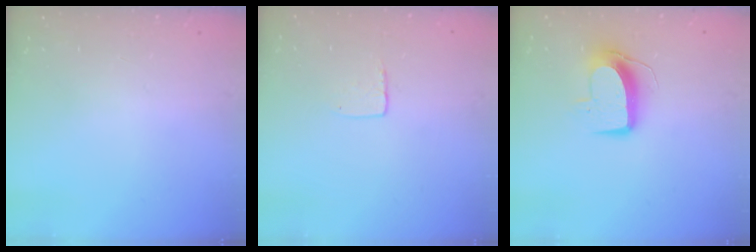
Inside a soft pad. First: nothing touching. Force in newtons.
{"total": 3.7, "press": 3.7, "slide": 0.3}
{"total": 10.0, "press": 10.0, "slide": 0.5}